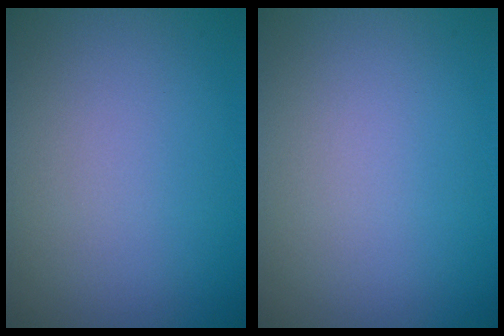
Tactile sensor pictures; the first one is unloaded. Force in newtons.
{"total": 0.0}